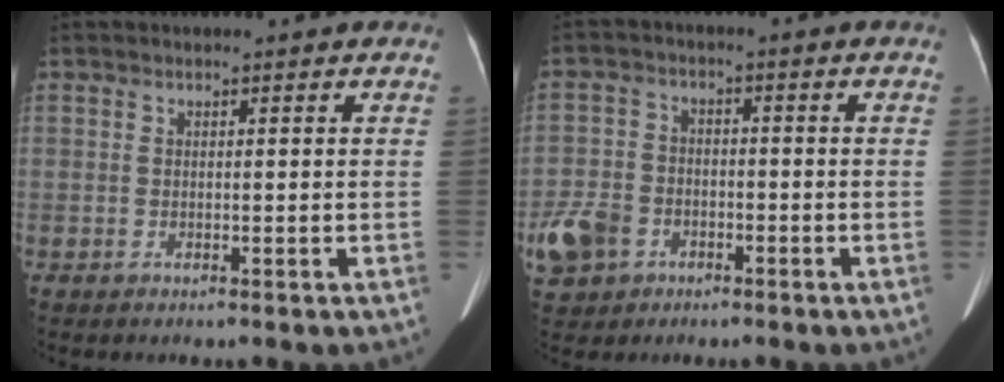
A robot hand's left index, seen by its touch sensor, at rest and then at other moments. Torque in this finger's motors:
{"motor_torque": [0.05, 0.15, 0.24, 0.02]}